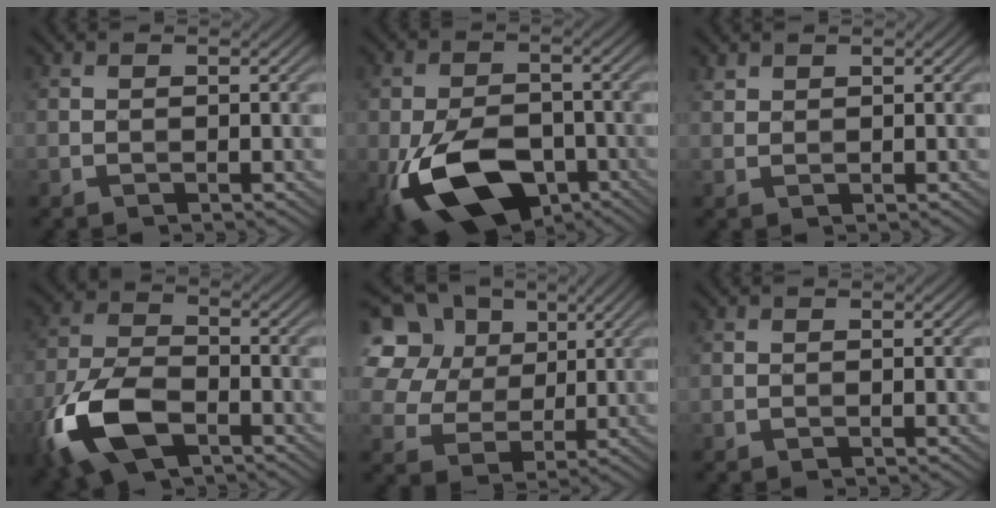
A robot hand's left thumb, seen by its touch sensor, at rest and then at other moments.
{"total": 13.9, "force": [-6.2, 8.1, 9.4], "torque": [-0.201, -0.032, -0.112]}
{"total": 1.4, "force": [1.3, 0.5, 0.1], "torque": [-0.007, 0.006, 0.031]}
{"total": 12.0, "force": [-5.8, 6.1, 8.5], "torque": [-0.215, -0.017, -0.126]}
{"total": 16.5, "force": [7.6, 12.4, 7.8], "torque": [-0.244, 0.048, 0.176]}
{"total": 0.0}